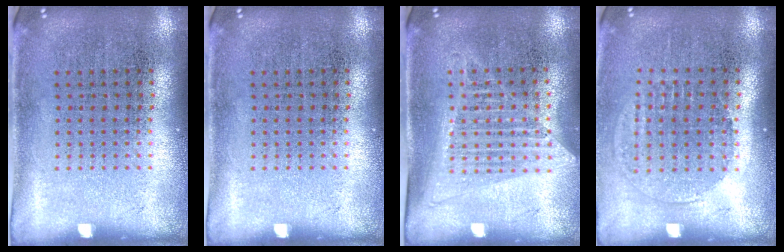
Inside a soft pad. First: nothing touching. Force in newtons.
{"total": 0.0}
{"total": 1.3, "press": 1.2, "slide": 0.5}
{"total": 1.3, "press": 1.2, "slide": 0.5}